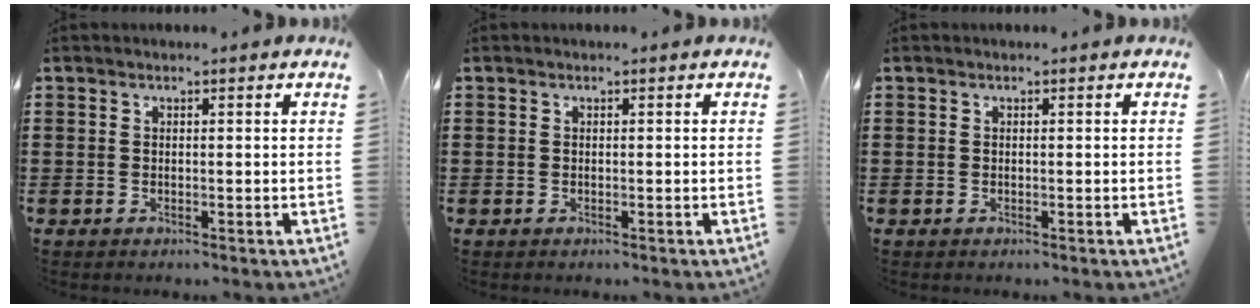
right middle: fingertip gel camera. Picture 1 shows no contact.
{"total": 0.0}
{"total": 0.0}